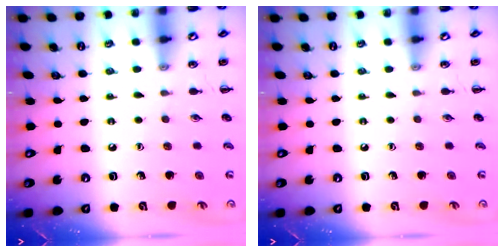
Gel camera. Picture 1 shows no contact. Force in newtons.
{"total": 0.0}